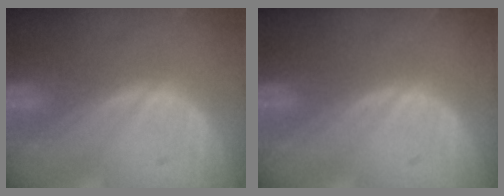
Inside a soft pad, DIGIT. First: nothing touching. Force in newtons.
{"total": 0.0}